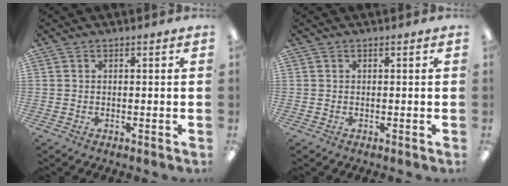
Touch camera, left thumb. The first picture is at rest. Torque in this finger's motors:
{"motor_torque": [0.00, 0.00, -0.02, -0.01, 0.00]}